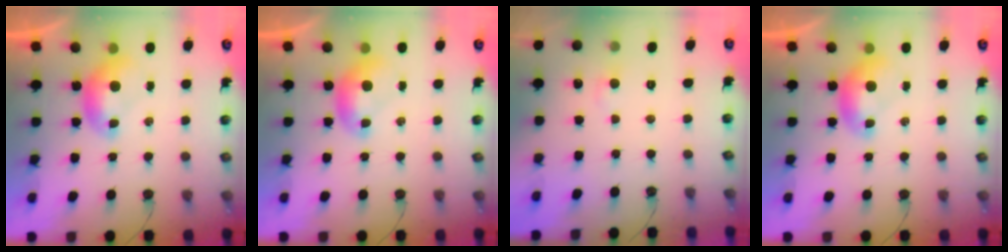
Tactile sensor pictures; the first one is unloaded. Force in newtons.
{"total": 0.0}
{"total": 0.9, "press": 0.5, "slide": 0.8}
{"total": 0.0}